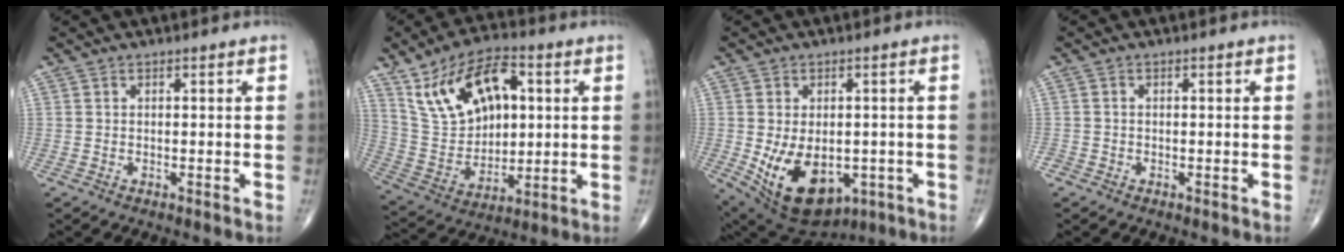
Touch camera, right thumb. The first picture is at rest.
{"total": 18.4, "force": [6.3, 11.0, 13.3], "torque": [-0.202, -0.005, 0.125]}
{"total": 15.3, "force": [-4.0, 9.7, 11.2], "torque": [-0.176, -0.009, -0.036]}
{"total": 1.0, "force": [-0.6, 0.8, 0.1], "torque": [0.002, 0.003, -0.016]}